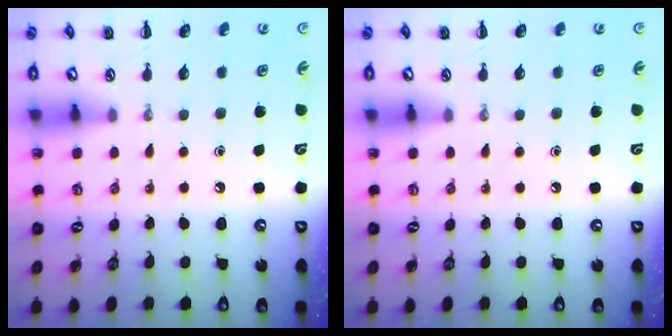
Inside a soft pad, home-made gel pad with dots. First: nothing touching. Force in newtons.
{"total": 0.0}